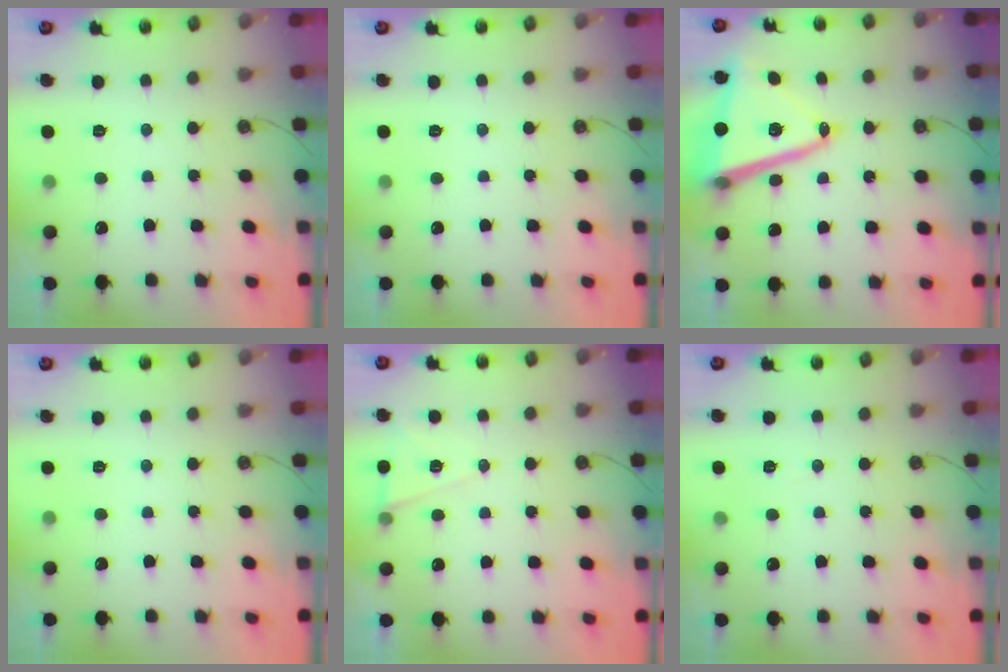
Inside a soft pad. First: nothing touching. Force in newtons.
{"total": 0.0}
{"total": 18.0, "press": 17.8, "slide": 2.5}
{"total": 0.0}
{"total": 6.9, "press": 5.3, "slide": 4.5}
{"total": 5.4, "press": 3.1, "slide": 4.5}